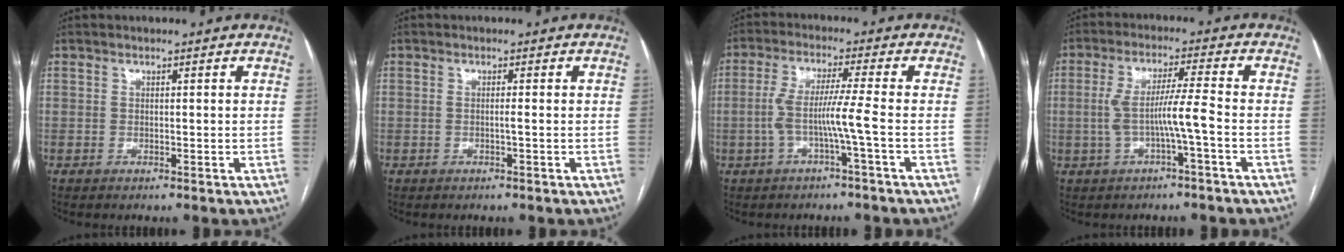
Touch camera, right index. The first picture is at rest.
{"total": 0.7, "force": [-0.2, -0.2, 0.6], "torque": [-0.009, 0.001, -0.004]}
{"total": 6.3, "force": [-1.7, -1.0, 6.0], "torque": [-0.122, 0.013, -0.030]}
{"total": 6.5, "force": [-1.6, -0.3, 6.3], "torque": [-0.127, 0.017, -0.025]}